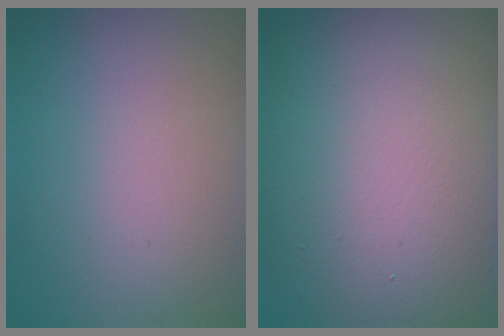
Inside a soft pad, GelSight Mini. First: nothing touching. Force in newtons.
{"total": 15.7, "press": 15.7, "slide": 1.3}